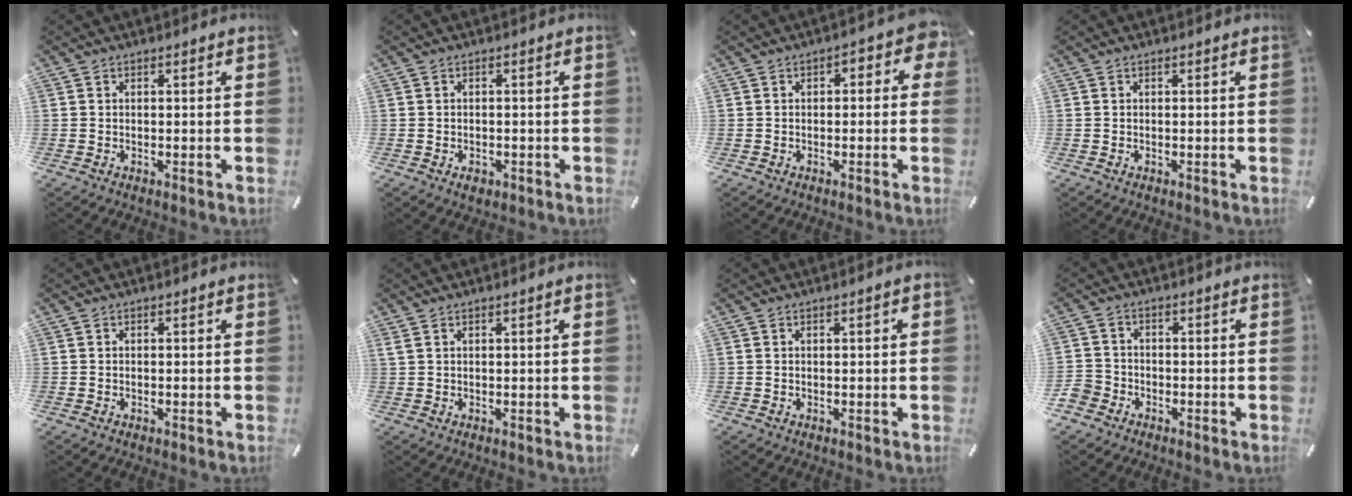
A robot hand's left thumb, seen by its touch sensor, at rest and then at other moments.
{"total": 1.9, "force": [-1.0, 1.3, 1.0], "torque": [-0.019, 0.005, -0.018]}
{"total": 4.5, "force": [-0.3, 2.6, 3.6], "torque": [-0.049, 0.010, -0.009]}
{"total": 0.0}
{"total": 0.0}
{"total": 1.0, "force": [0.4, -0.1, 0.9], "torque": [-0.019, -0.001, 0.008]}
{"total": 1.1, "force": [0.1, 0.2, 1.1], "torque": [-0.019, 0.000, 0.002]}
{"total": 4.2, "force": [-2.4, 3.3, 1.1], "torque": [-0.034, 0.009, -0.051]}